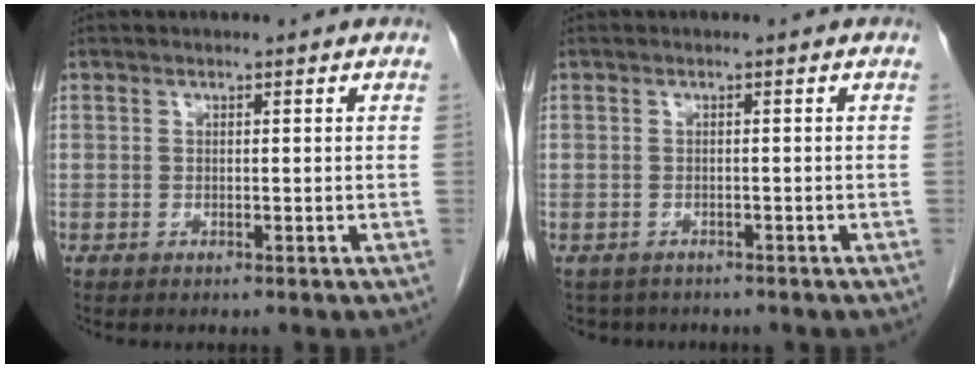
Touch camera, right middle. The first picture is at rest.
{"total": 3.4, "force": [-2.8, 1.9, 0.1], "torque": [-0.002, 0.000, -0.040]}